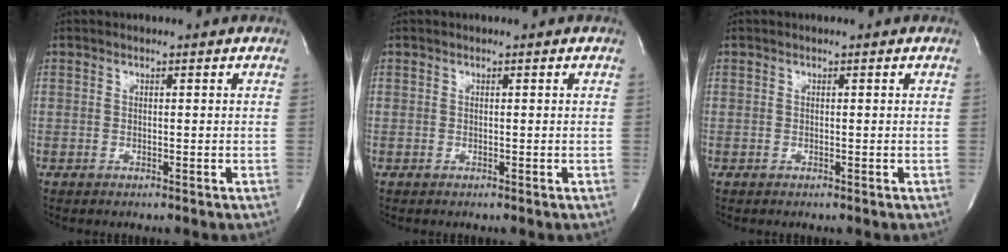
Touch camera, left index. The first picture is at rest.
{"total": 0.0}
{"total": 0.0}